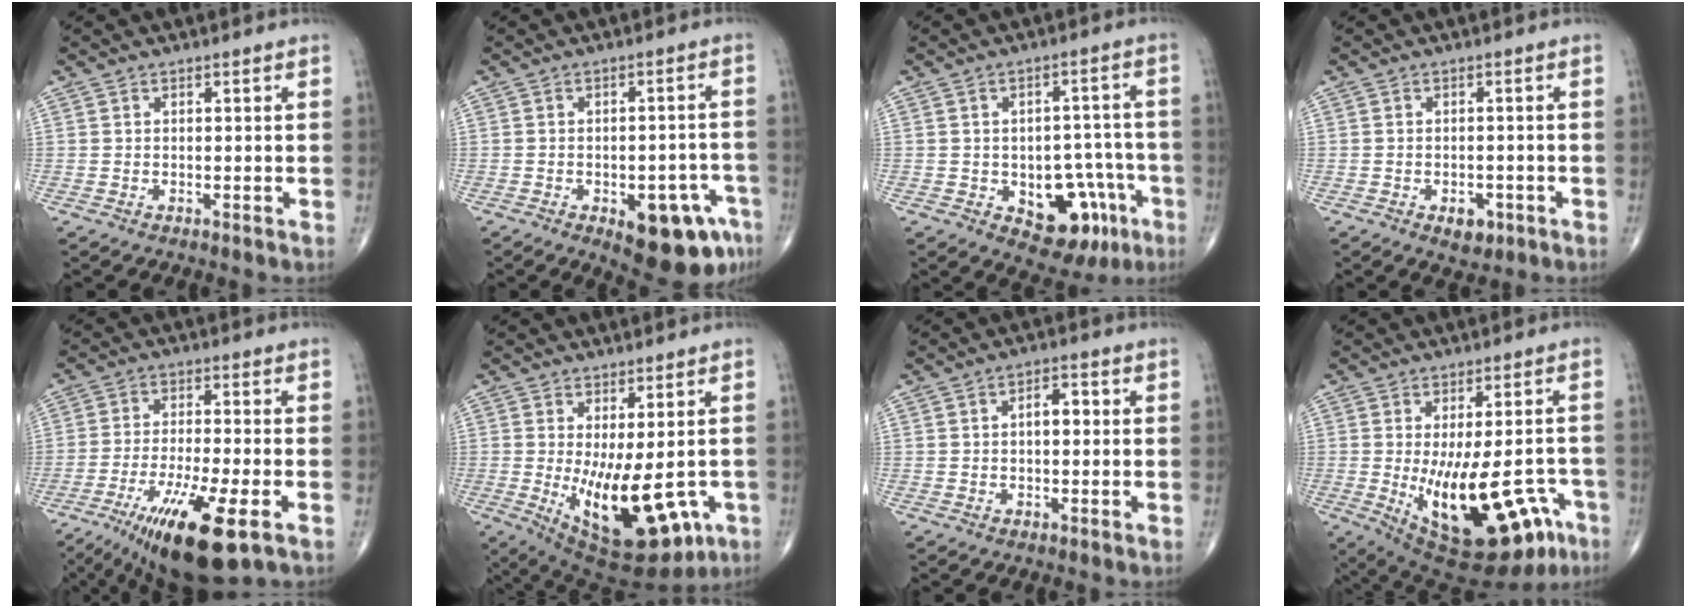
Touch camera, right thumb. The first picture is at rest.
{"total": 12.6, "force": [-6.1, 5.4, 9.6], "torque": [-0.096, 0.031, -0.068]}
{"total": 12.8, "force": [-5.0, 7.9, 8.8], "torque": [-0.068, 0.036, -0.054]}
{"total": 3.5, "force": [-1.6, 2.2, 2.2], "torque": [-0.019, 0.003, -0.016]}
{"total": 14.9, "force": [-7.3, 3.1, 12.6], "torque": [-0.239, -0.004, -0.117]}
{"total": 16.5, "force": [-3.3, 7.2, 14.5], "torque": [-0.222, -0.024, -0.023]}
{"total": 3.8, "force": [0.3, 2.0, 3.2], "torque": [-0.041, 0.011, 0.000]}
{"total": 22.1, "force": [-7.6, 9.9, 18.2], "torque": [-0.229, -0.004, -0.085]}